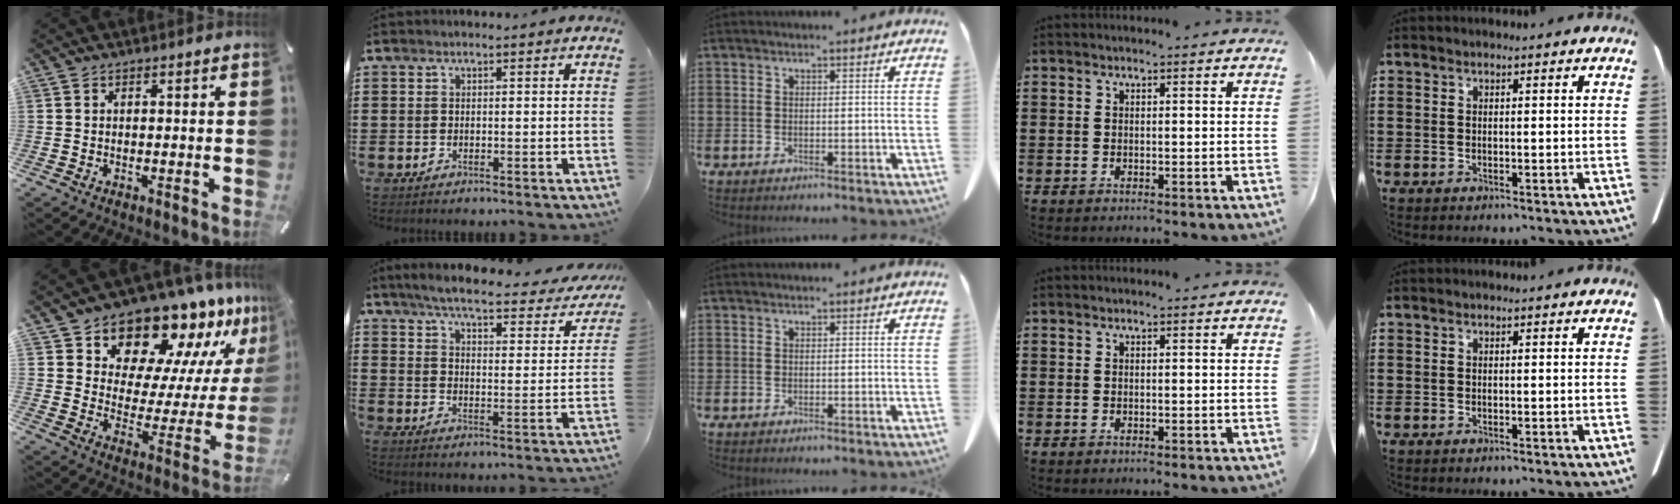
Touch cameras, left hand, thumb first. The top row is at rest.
{"thumb": {"total": 15.9, "force": [14.2, 6.4, 3.0], "torque": [-0.043, -0.145, 0.241]}, "index": {"total": 5.6, "force": [4.9, 0.3, 2.6], "torque": [-0.073, -0.031, 0.080]}}